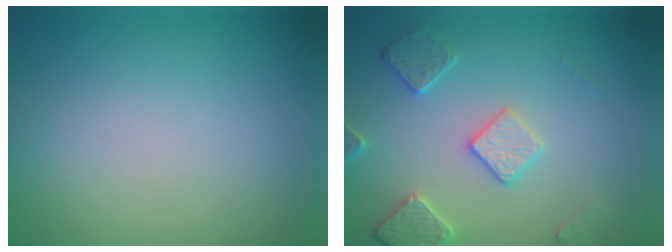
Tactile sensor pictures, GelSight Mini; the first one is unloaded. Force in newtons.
{"total": 3.2, "press": 3.1, "slide": 0.8}